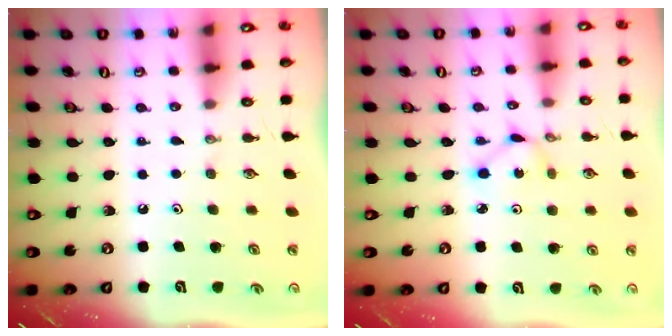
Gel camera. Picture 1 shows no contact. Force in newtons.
{"total": 2.1, "press": 2.1, "slide": 0.3}